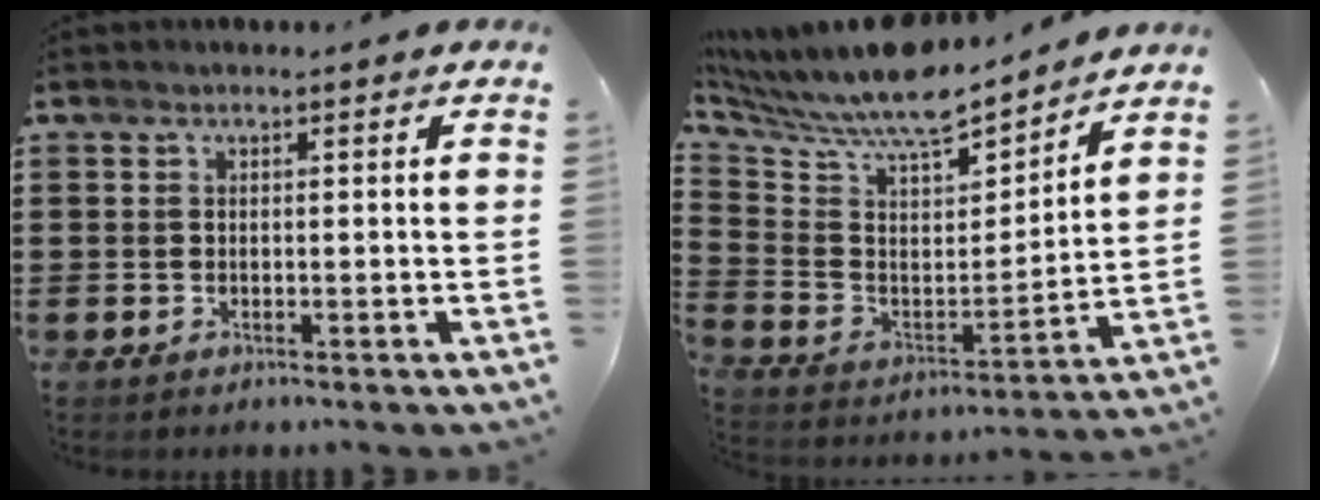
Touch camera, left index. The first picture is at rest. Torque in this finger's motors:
{"motor_torque": [2.14, 0.00, 0.86, 0.21]}